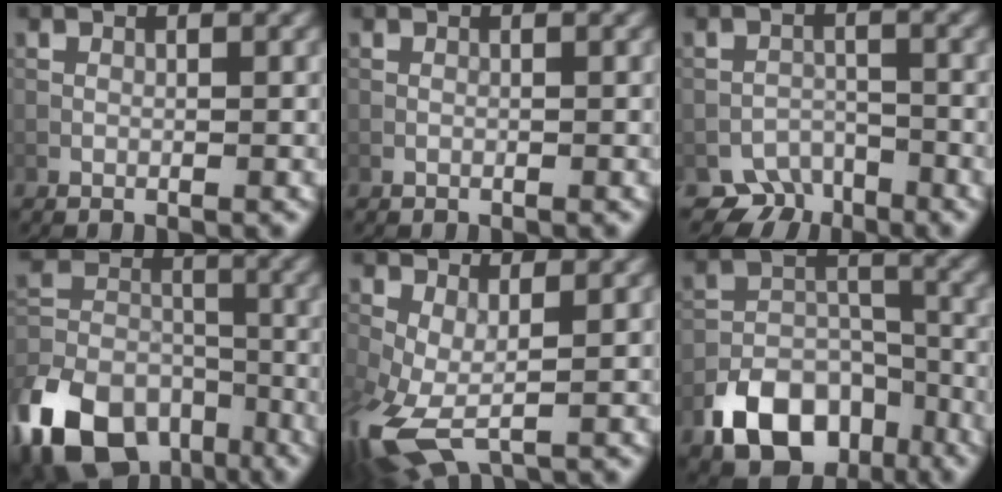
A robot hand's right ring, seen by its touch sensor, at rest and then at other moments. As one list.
[{"total": 0.0}, {"total": 3.5, "force": [-2.9, 1.9, 0.6], "torque": [0.005, -0.002, -0.049]}, {"total": 15.8, "force": [-8.9, 10.3, 8.1], "torque": [-0.211, -0.021, -0.167]}, {"total": 7.8, "force": [-1.7, 4.4, 6.2], "torque": [-0.161, -0.021, -0.027]}, {"total": 9.2, "force": [-5.5, 5.8, 4.6], "torque": [-0.077, -0.010, -0.097]}]